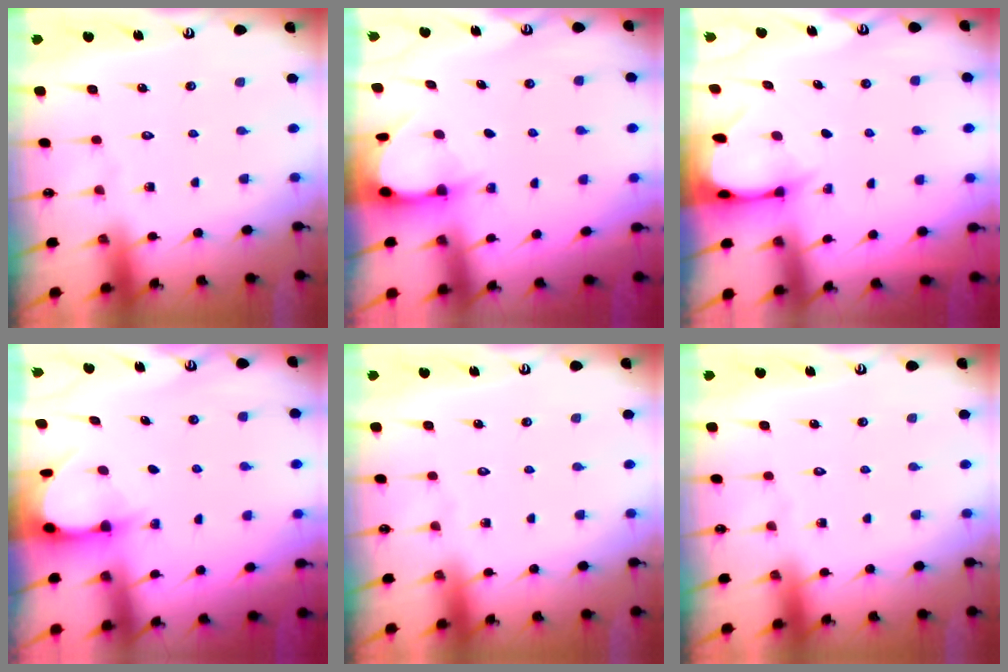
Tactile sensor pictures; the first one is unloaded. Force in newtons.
{"total": 3.3, "press": 3.2, "slide": 0.3}
{"total": 2.7, "press": 2.6, "slide": 0.4}
{"total": 3.2, "press": 3.2, "slide": 0.3}
{"total": 0.0}
{"total": 0.0}